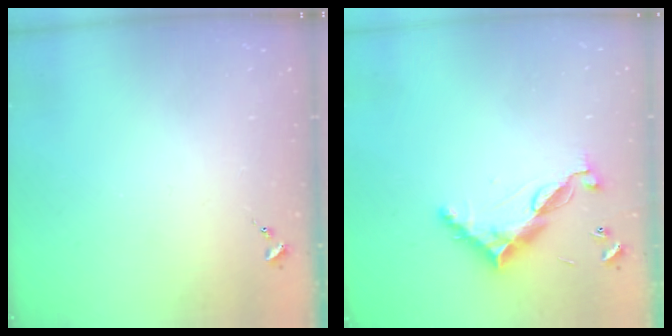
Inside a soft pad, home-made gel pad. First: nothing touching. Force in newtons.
{"total": 9.9, "press": 9.9, "slide": 0.4}